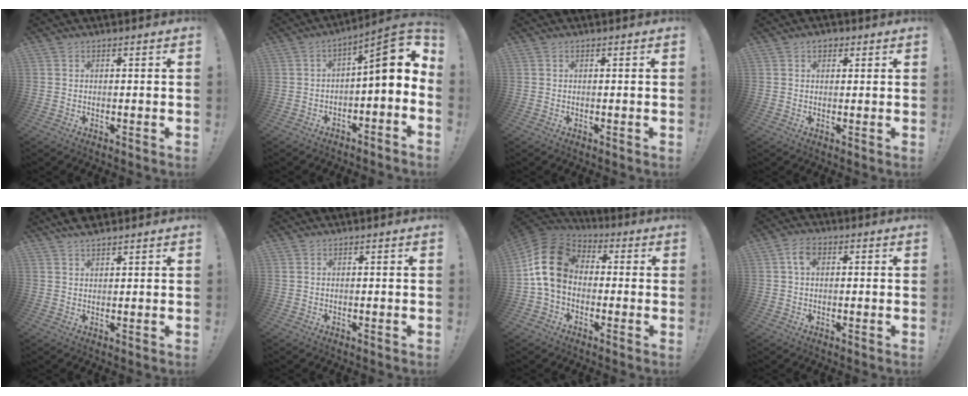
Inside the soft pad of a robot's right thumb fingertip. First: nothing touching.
{"total": 10.6, "force": [1.4, 2.8, 10.1], "torque": [-0.142, -0.007, 0.018]}
{"total": 0.0}
{"total": 2.5, "force": [1.2, 1.8, 1.2], "torque": [-0.017, -0.001, 0.020]}
{"total": 3.7, "force": [3.3, 1.1, 1.2], "torque": [-0.020, -0.015, 0.061]}
{"total": 0.0}
{"total": 16.4, "force": [1.4, 12.0, 11.1], "torque": [-0.190, 0.019, 0.033]}
{"total": 4.8, "force": [1.1, 3.3, 3.4], "torque": [-0.052, 0.008, 0.018]}